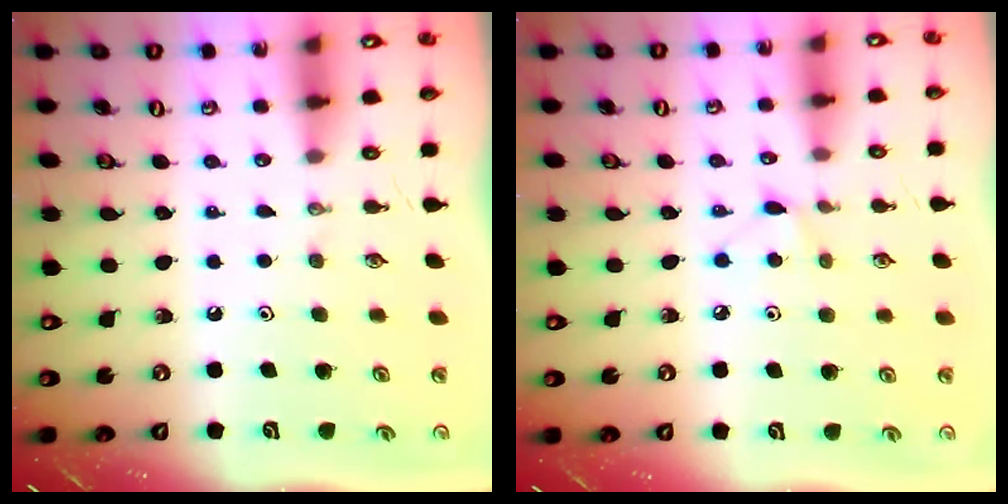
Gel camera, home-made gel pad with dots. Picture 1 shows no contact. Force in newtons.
{"total": 4.7, "press": 4.7, "slide": 0.6}